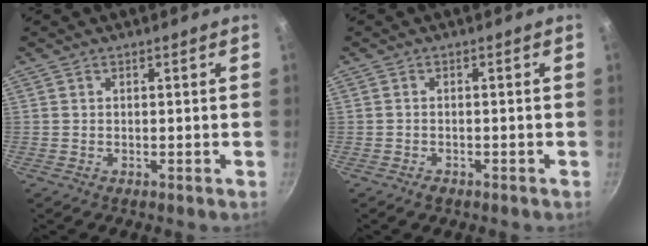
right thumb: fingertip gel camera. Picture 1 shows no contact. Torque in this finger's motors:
{"motor_torque": [0.19, -0.05, -0.41, 0.10, -0.06]}